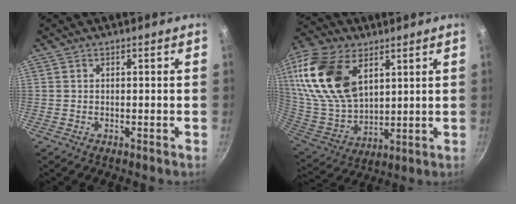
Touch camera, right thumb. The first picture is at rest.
{"total": 22.4, "force": [9.2, 13.5, 15.3], "torque": [-0.296, -0.033, 0.183]}